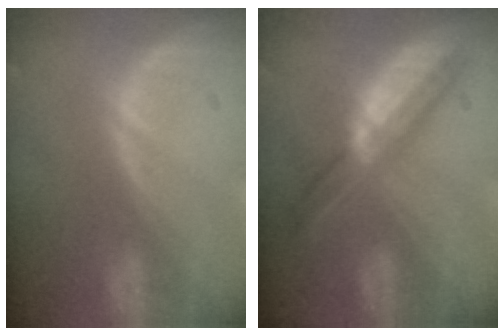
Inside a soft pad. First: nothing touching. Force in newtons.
{"total": 5.9, "press": 5.4, "slide": 2.3}